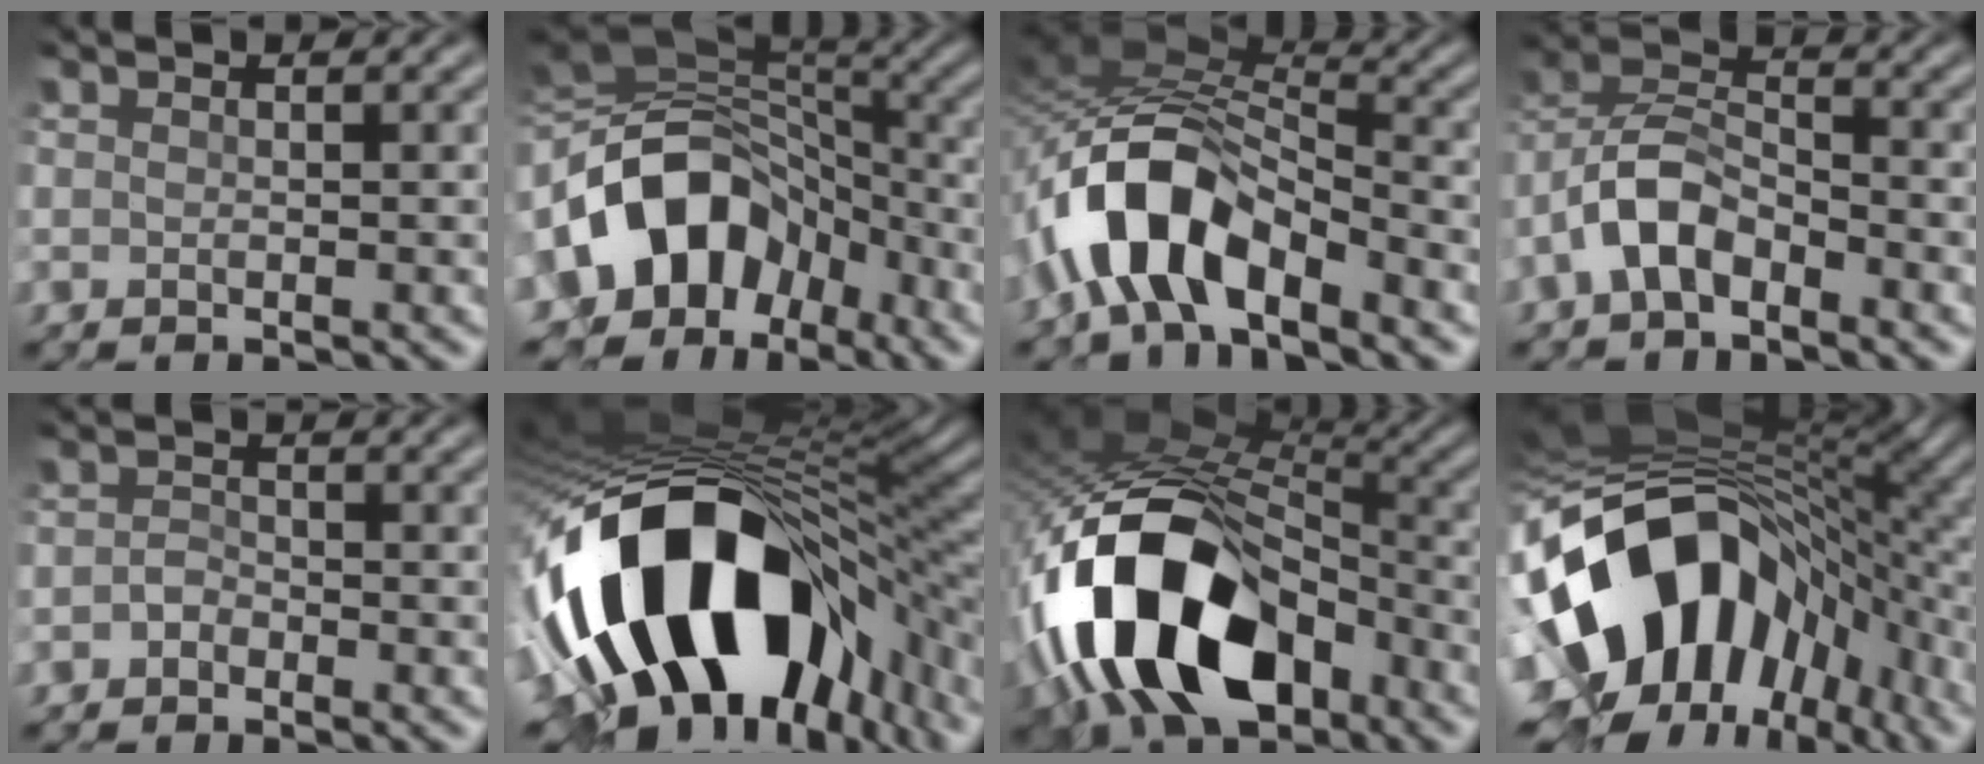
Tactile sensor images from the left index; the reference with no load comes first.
{"total": 12.5, "force": [-3.0, 9.2, 7.9], "torque": [-0.147, 0.015, -0.062]}
{"total": 9.0, "force": [-4.4, 3.9, 6.8], "torque": [-0.135, 0.014, -0.088]}
{"total": 4.6, "force": [-2.7, 2.3, 2.9], "torque": [-0.060, 0.018, -0.061]}
{"total": 0.9, "force": [-0.7, 0.5, 0.3], "torque": [-0.008, 0.009, -0.013]}
{"total": 17.8, "force": [-3.6, 10.3, 14.1], "torque": [-0.259, -0.019, -0.043]}
{"total": 16.0, "force": [-5.6, 9.1, 11.9], "torque": [-0.235, -0.008, -0.105]}
{"total": 17.0, "force": [-4.1, 11.7, 11.6], "torque": [-0.206, -0.025, -0.060]}